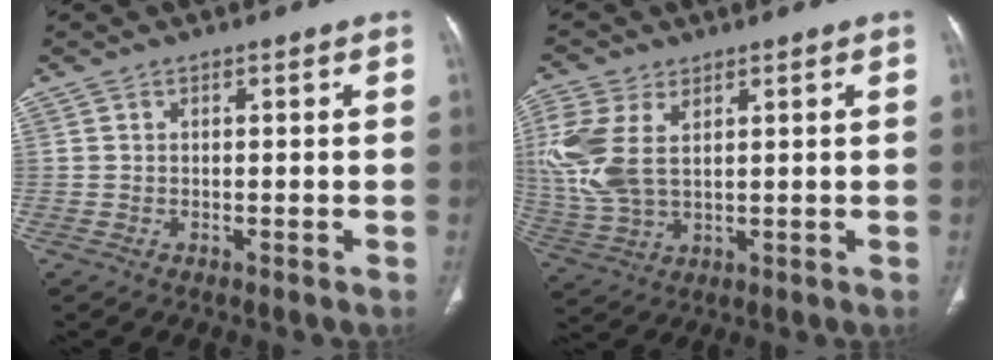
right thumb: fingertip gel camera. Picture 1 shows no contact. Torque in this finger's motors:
{"motor_torque": [0.97, 1.53, 0.19, 0.19, 0.45]}